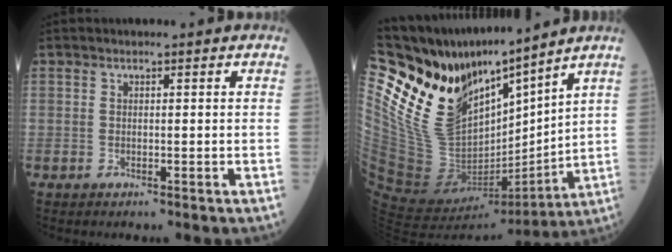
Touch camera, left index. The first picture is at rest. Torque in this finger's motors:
{"motor_torque": [1.07, -1.07, 0.44, 0.10]}